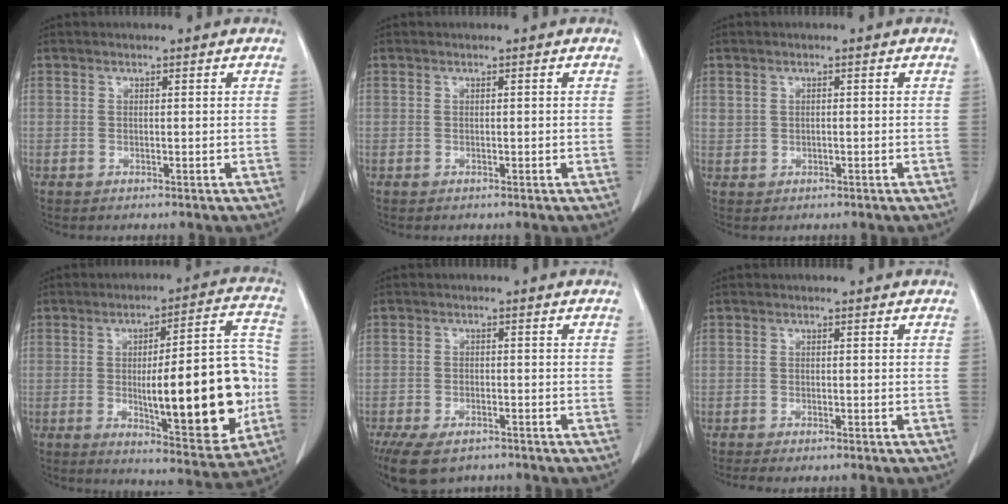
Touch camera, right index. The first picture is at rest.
{"total": 0.0}
{"total": 1.1, "force": [0.4, 0.9, 0.6], "torque": [-0.014, 0.007, 0.011]}
{"total": 20.6, "force": [-2.6, 4.5, 20.0], "torque": [-0.264, 0.012, -0.027]}
{"total": 7.9, "force": [-5.7, 3.5, 4.2], "torque": [-0.074, -0.009, -0.090]}
{"total": 1.5, "force": [-1.1, 0.3, 1.1], "torque": [-0.020, -0.004, -0.019]}